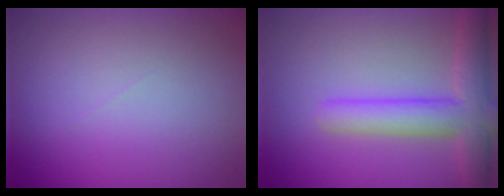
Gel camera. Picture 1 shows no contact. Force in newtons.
{"total": 5.3, "press": 5.3, "slide": 0.2}